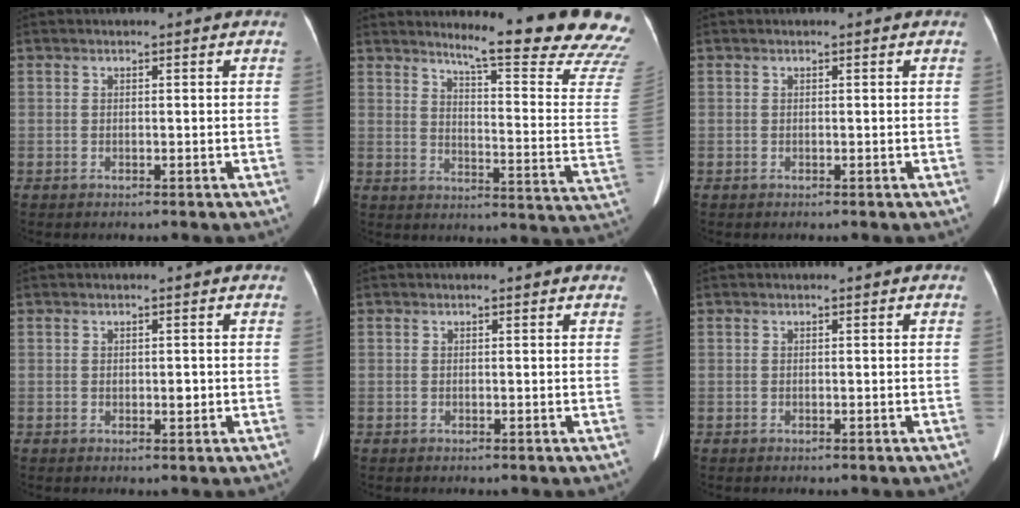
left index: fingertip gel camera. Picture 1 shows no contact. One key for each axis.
{"total": 20.8, "fx": 18.9, "fy": 0.2, "fz": 8.7, "tx": -0.114, "ty": -0.125, "tz": 0.215}
{"total": 0.0}
{"total": 1.4, "fx": -0.1, "fy": 0.8, "fz": 1.1, "tx": -0.015, "ty": 0.000, "tz": 0.001}
{"total": 0.7, "fx": 0.6, "fy": 0.3, "fz": 0.1, "tx": -0.012, "ty": 0.007, "tz": 0.002}
{"total": 0.0}